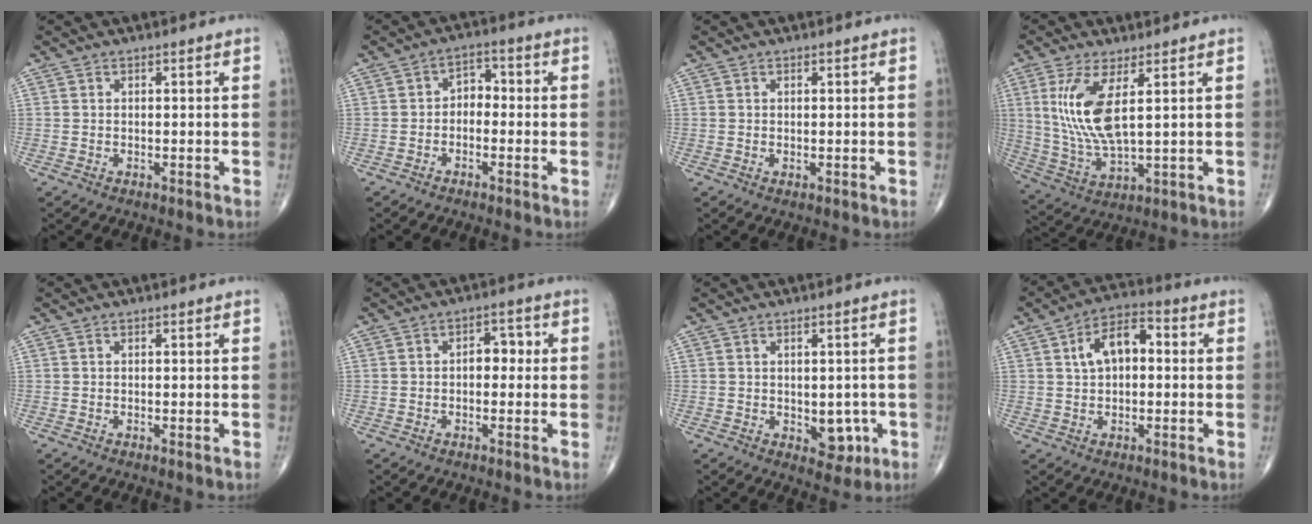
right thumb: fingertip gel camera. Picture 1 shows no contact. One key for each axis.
{"total": 3.8, "fx": -1.0, "fy": 2.7, "fz": 2.4, "tx": -0.020, "ty": 0.024, "tz": -0.029}
{"total": 0.0}
{"total": 11.8, "fx": 3.2, "fy": 3.8, "fz": 10.7, "tx": -0.239, "ty": -0.022, "tz": 0.075}
{"total": 0.0}
{"total": 3.9, "fx": 0.0, "fy": 2.6, "fz": 2.9, "tx": -0.020, "ty": 0.014, "tz": -0.007}
{"total": 5.5, "fx": -1.0, "fy": 3.5, "fz": 4.1, "tx": -0.021, "ty": -0.004, "tz": -0.005}
{"total": 11.1, "fx": 1.9, "fy": 6.5, "fz": 8.9, "tx": -0.141, "ty": 0.027, "tz": 0.022}